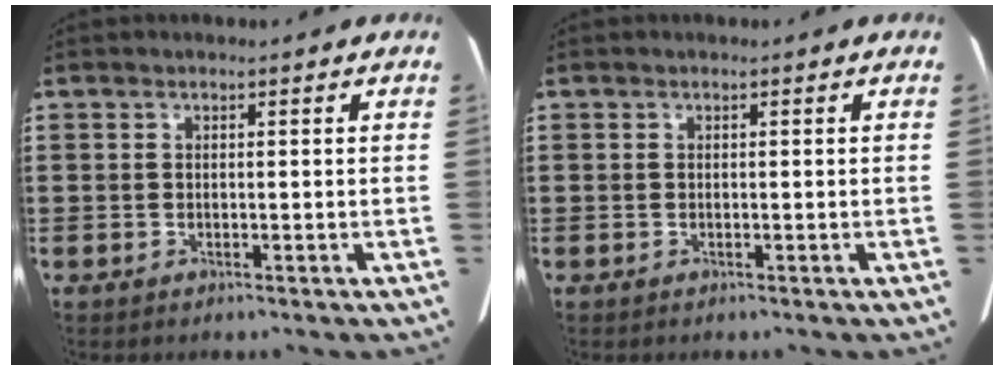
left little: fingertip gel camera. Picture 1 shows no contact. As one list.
[{"total": 0.0}]